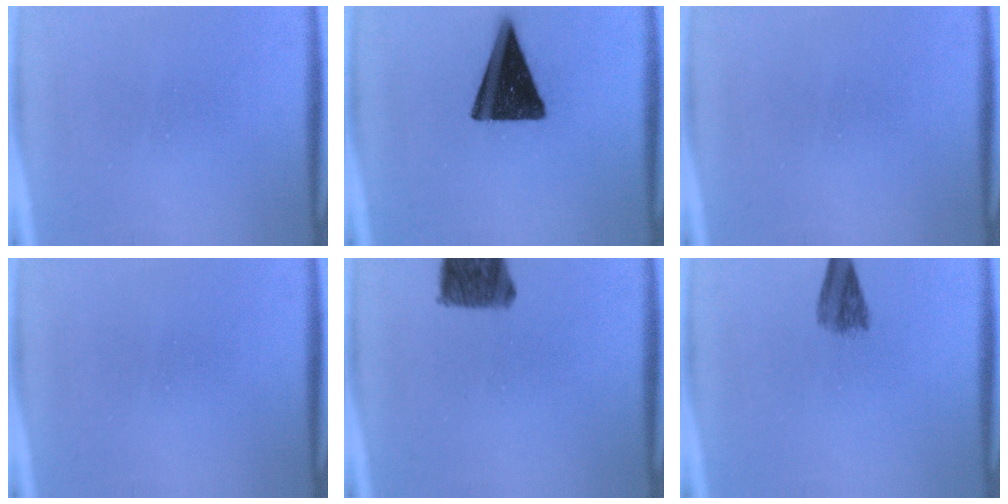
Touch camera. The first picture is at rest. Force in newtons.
{"total": 16.6}
{"total": 0.0}
{"total": 0.0}
{"total": 10.1}
{"total": 3.5}